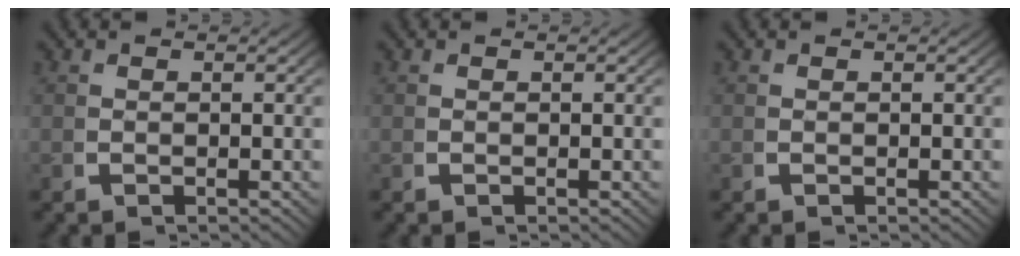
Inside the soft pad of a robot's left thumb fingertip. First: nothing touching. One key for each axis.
{"total": 0.0}
{"total": 0.0}